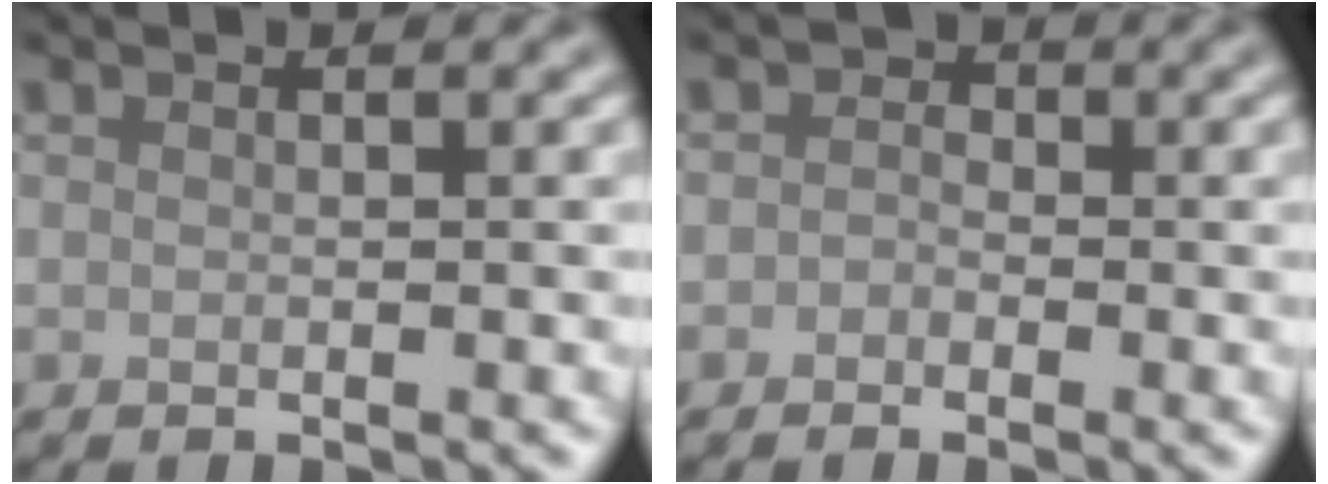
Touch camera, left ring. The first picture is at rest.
{"total": 1.1, "force": [-0.4, 1.0, 0.3], "torque": [0.005, -0.002, -0.017]}